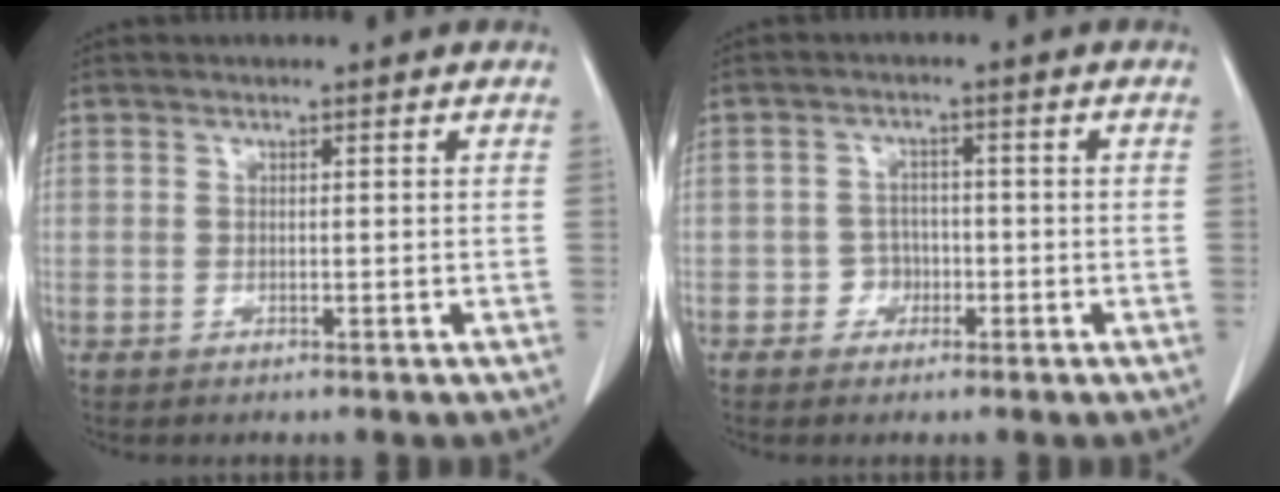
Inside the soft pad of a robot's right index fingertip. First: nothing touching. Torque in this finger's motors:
{"motor_torque": [0.22, -0.16, 0.00, -0.01]}